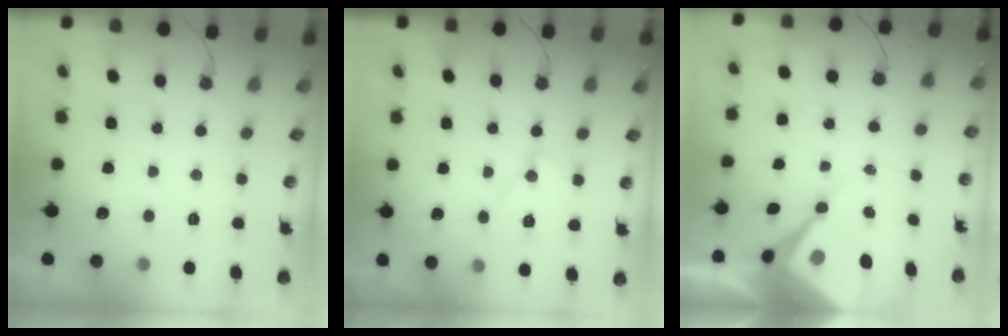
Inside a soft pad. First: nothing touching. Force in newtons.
{"total": 10.1, "press": 10.1, "slide": 0.7}
{"total": 10.2, "press": 10.2, "slide": 0.8}